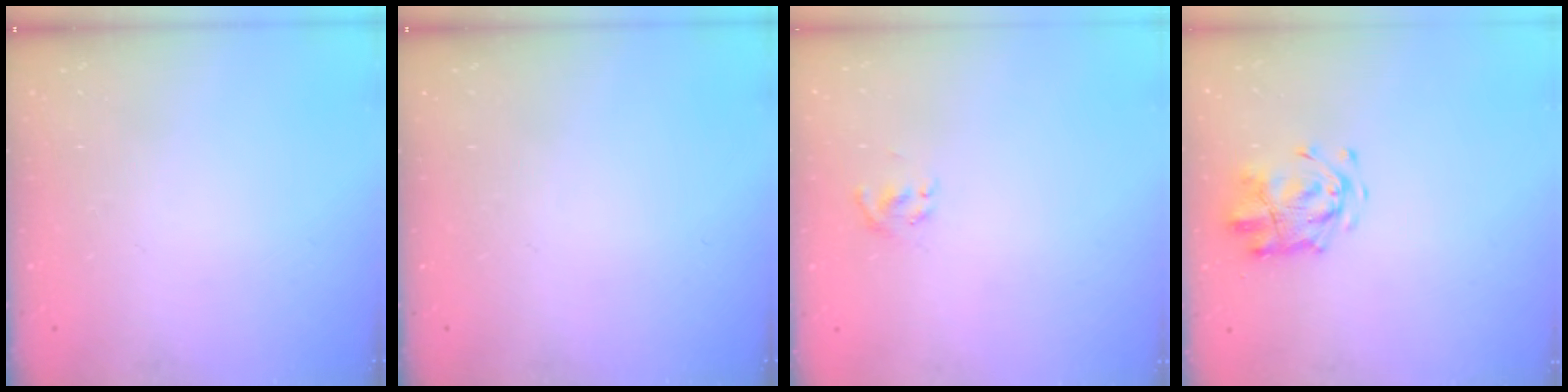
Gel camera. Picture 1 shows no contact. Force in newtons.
{"total": 0.0}
{"total": 2.0, "press": 1.7, "slide": 0.9}
{"total": 3.7, "press": 3.6, "slide": 0.9}